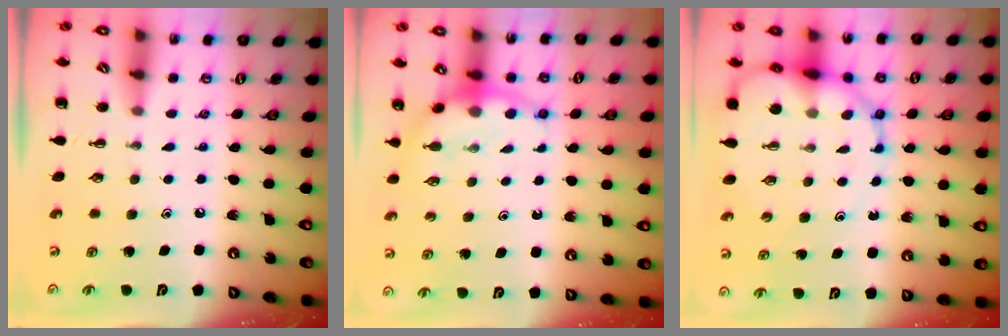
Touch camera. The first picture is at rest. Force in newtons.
{"total": 7.3, "press": 7.2, "slide": 1.3}
{"total": 13.1, "press": 12.5, "slide": 3.7}